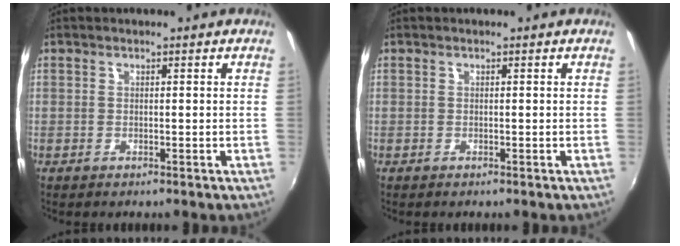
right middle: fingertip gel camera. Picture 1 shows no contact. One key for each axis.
{"total": 0.0}